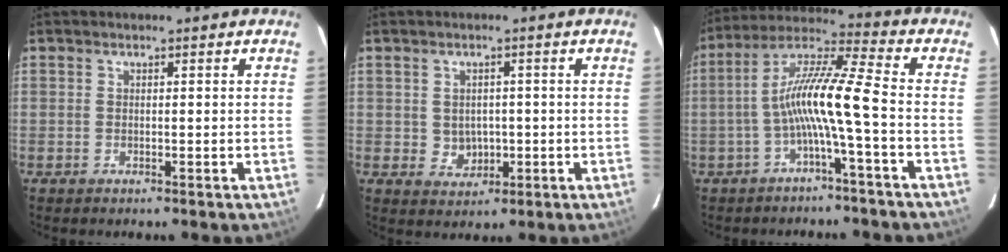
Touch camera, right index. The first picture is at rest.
{"total": 4.0, "force": [-0.2, 3.7, 1.4], "torque": [-0.027, 0.005, 0.011]}
{"total": 10.6, "force": [-3.1, -0.4, 10.1], "torque": [-0.207, 0.019, -0.060]}